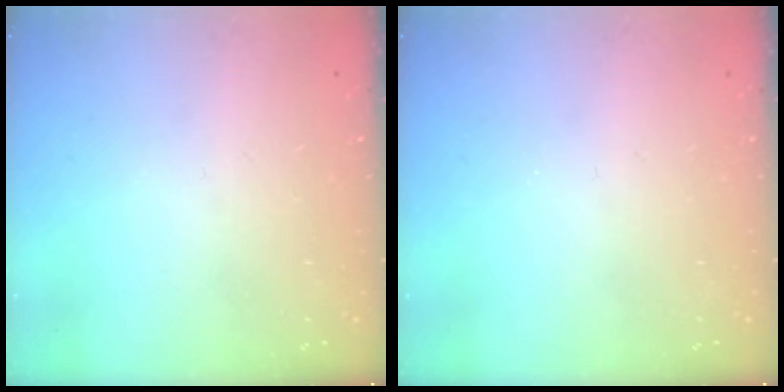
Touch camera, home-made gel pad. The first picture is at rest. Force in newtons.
{"total": 0.0}